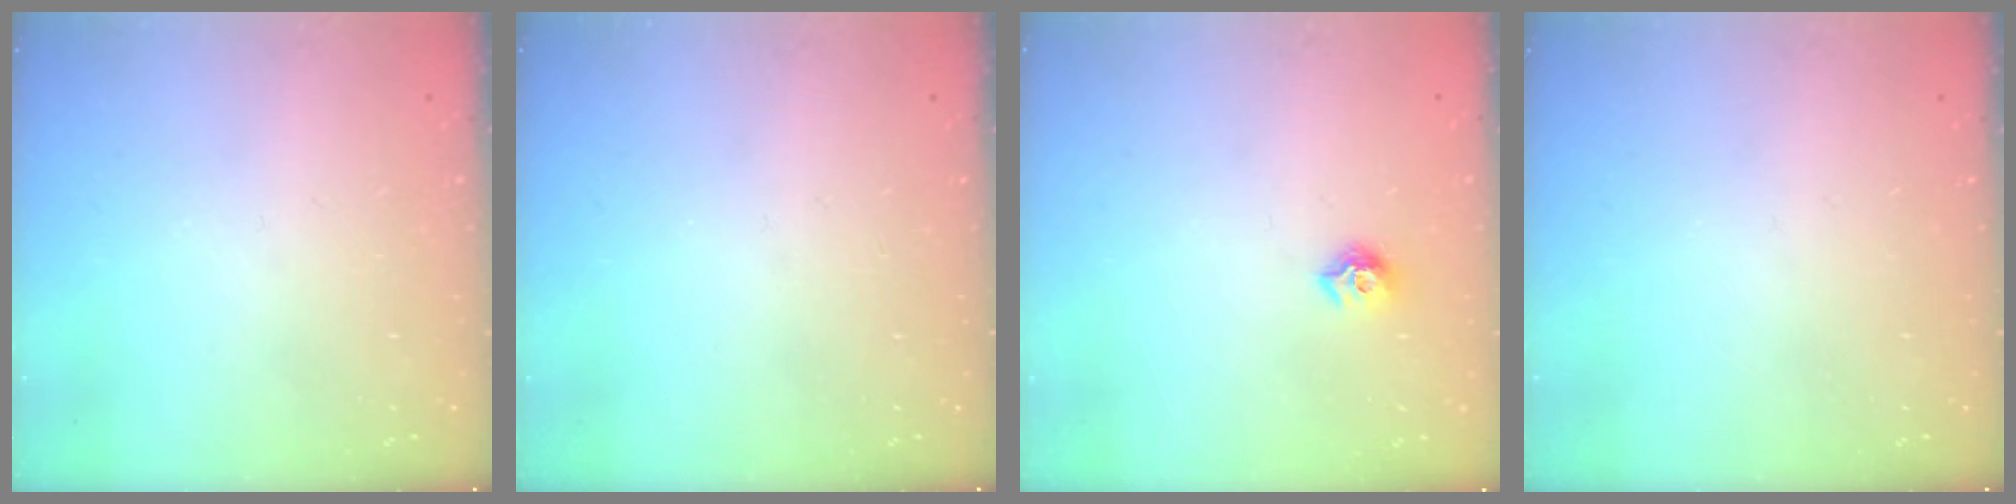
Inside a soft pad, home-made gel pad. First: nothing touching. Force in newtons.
{"total": 0.0}
{"total": 7.9, "press": 7.8, "slide": 0.7}
{"total": 0.0}